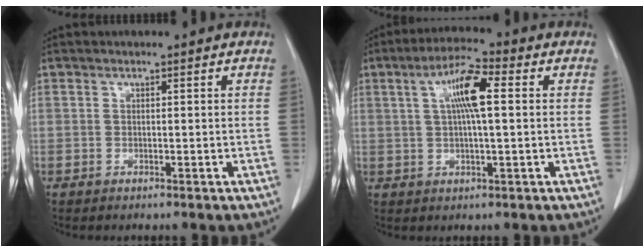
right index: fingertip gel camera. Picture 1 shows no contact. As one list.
[{"total": 7.6, "force": [1.7, 1.1, 7.3], "torque": [-0.136, 0.016, 0.026]}]